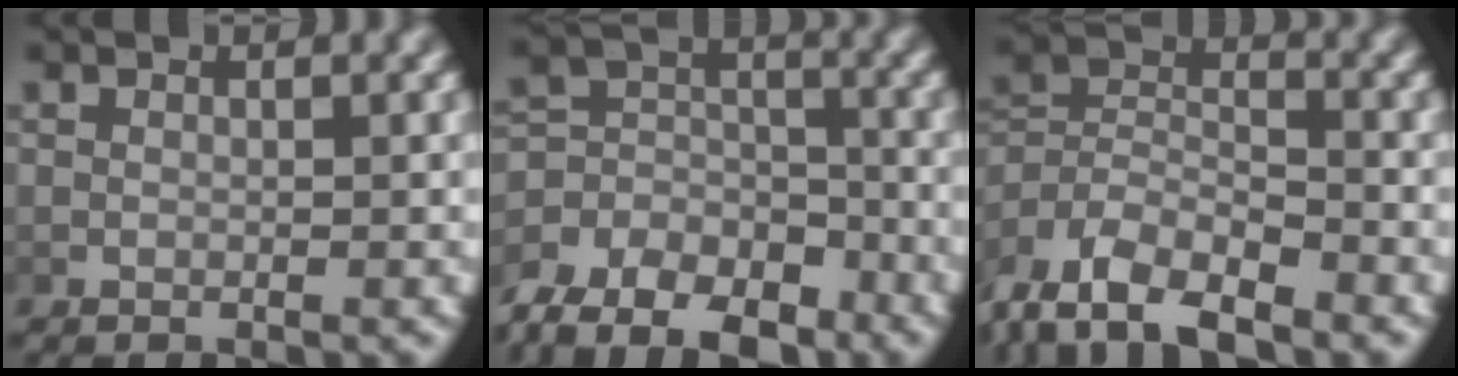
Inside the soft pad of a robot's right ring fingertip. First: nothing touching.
{"total": 9.4, "force": [-5.3, 6.3, 4.5], "torque": [-0.097, -0.037, -0.080]}
{"total": 7.1, "force": [-2.7, 5.4, 3.6], "torque": [-0.105, -0.030, -0.047]}